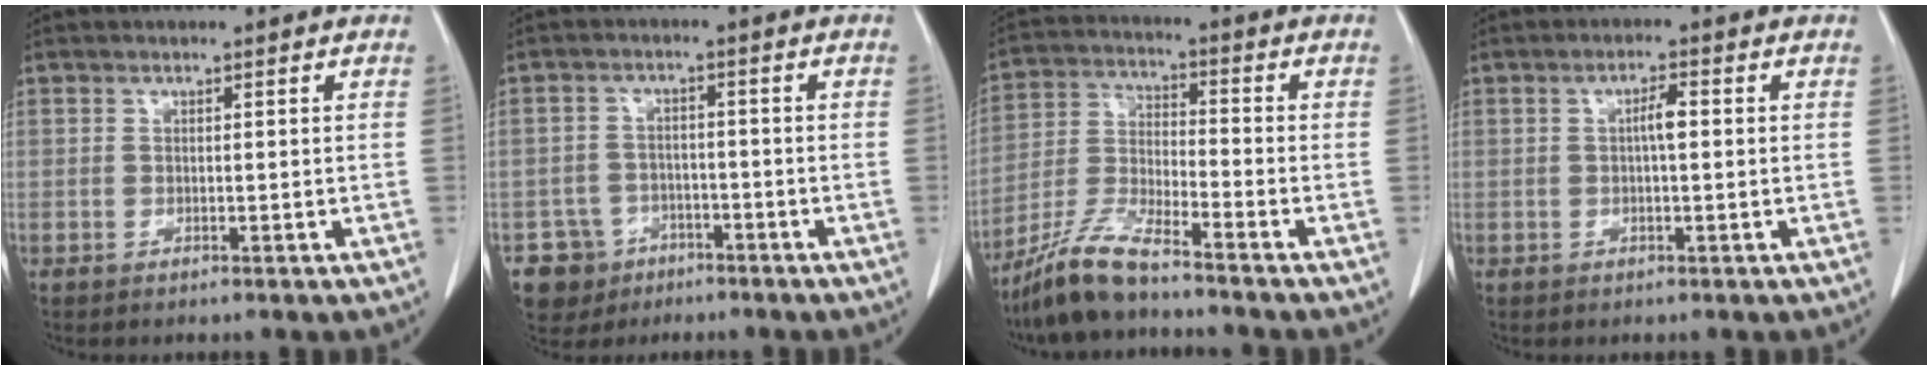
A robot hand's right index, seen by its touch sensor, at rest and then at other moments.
{"total": 6.2, "force": [-3.4, 5.1, 0.3], "torque": [-0.006, 0.009, -0.052]}
{"total": 9.5, "force": [-7.8, 0.7, 5.4], "torque": [-0.117, -0.020, -0.158]}
{"total": 2.6, "force": [0.1, 0.4, 2.5], "torque": [-0.044, 0.004, 0.001]}